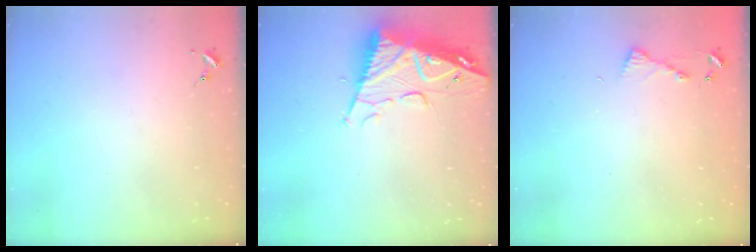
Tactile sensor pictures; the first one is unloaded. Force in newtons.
{"total": 13.5, "press": 13.5, "slide": 1.3}
{"total": 5.5, "press": 5.4, "slide": 0.4}